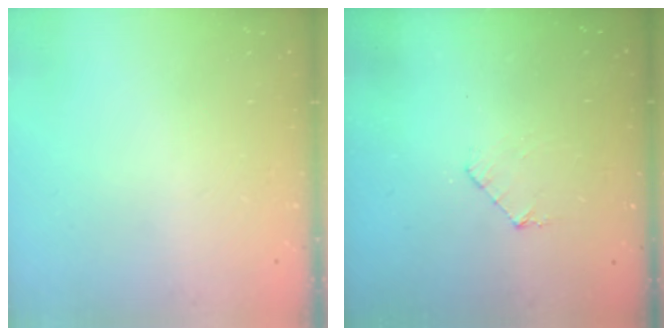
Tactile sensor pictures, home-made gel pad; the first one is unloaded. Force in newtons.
{"total": 6.2, "press": 6.1, "slide": 0.6}